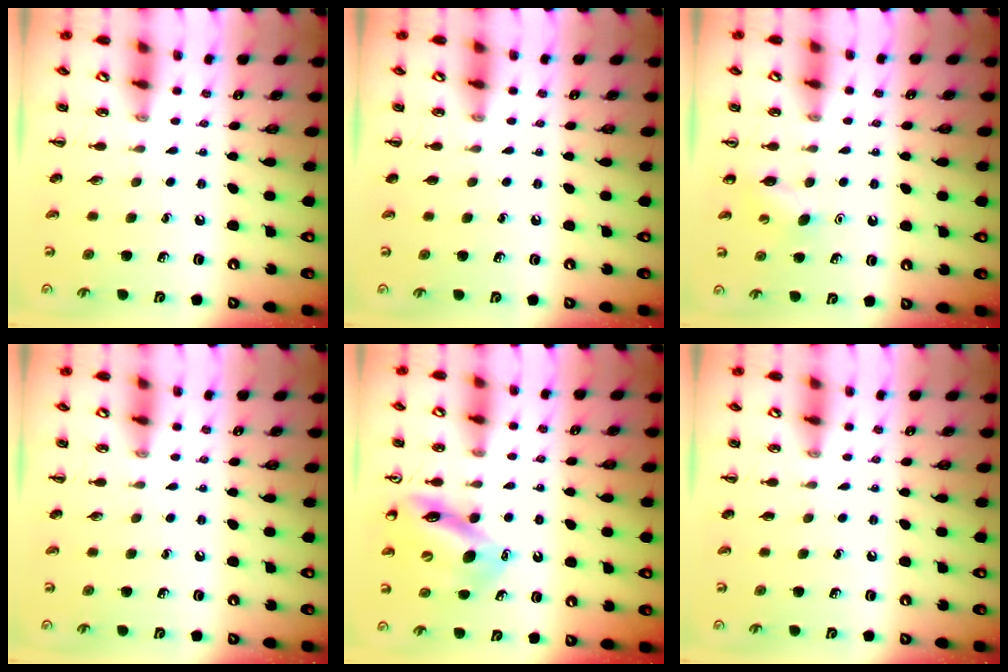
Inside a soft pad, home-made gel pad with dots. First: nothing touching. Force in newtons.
{"total": 0.0}
{"total": 4.6, "press": 4.4, "slide": 1.3}
{"total": 0.0}
{"total": 11.0, "press": 10.4, "slide": 3.5}
{"total": 0.0}